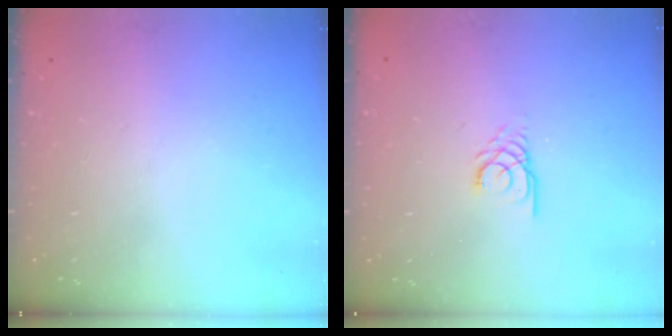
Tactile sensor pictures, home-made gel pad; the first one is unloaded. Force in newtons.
{"total": 3.0, "press": 3.0, "slide": 0.3}